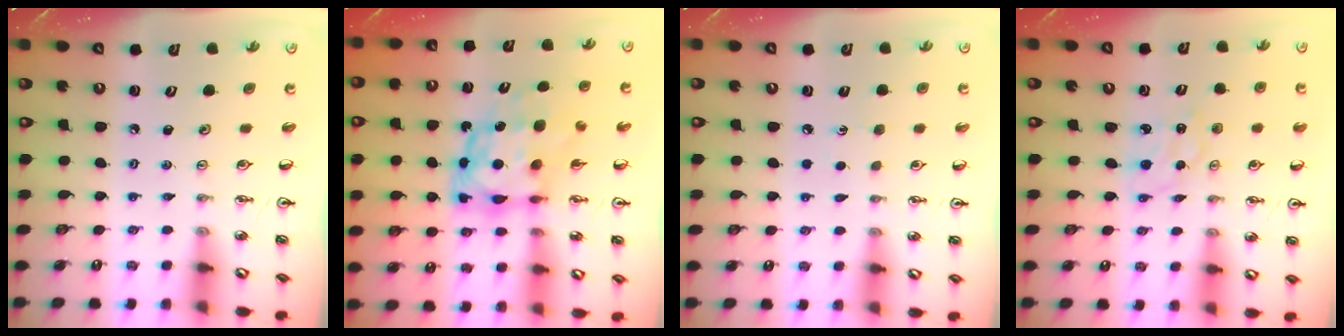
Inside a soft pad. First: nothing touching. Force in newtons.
{"total": 9.6, "press": 9.6, "slide": 1.1}
{"total": 3.2, "press": 3.2, "slide": 0.4}
{"total": 1.7, "press": 1.7, "slide": 0.3}